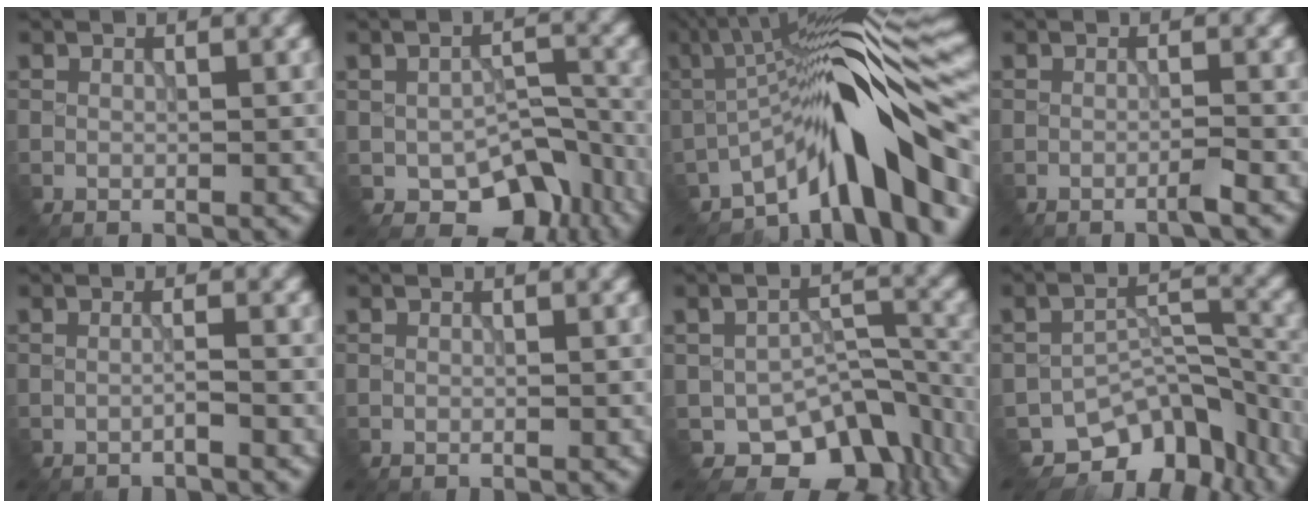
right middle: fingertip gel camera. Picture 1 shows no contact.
{"total": 7.2, "force": [-3.5, 4.5, 4.4], "torque": [-0.062, -0.018, -0.043]}
{"total": 11.6, "force": [-5.4, 2.7, 9.9], "torque": [-0.132, 0.025, -0.098]}
{"total": 1.1, "force": [-0.7, -0.1, 0.9], "torque": [-0.017, -0.001, -0.016]}
{"total": 0.9, "force": [-0.5, 0.0, 0.7], "torque": [-0.013, 0.000, -0.012]}
{"total": 0.0}
{"total": 8.6, "force": [-4.9, 5.5, 4.4], "torque": [-0.050, -0.028, -0.067]}
{"total": 8.3, "force": [-6.4, 4.2, 3.3], "torque": [-0.032, -0.018, -0.096]}